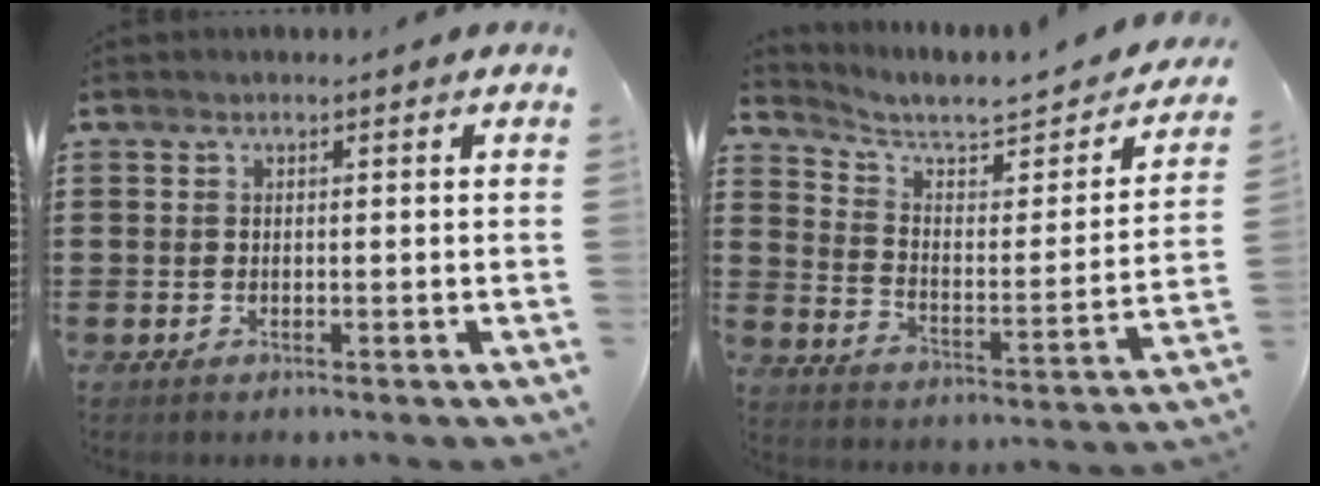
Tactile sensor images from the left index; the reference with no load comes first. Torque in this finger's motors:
{"motor_torque": [2.14, 0.00, 0.01, 0.00]}